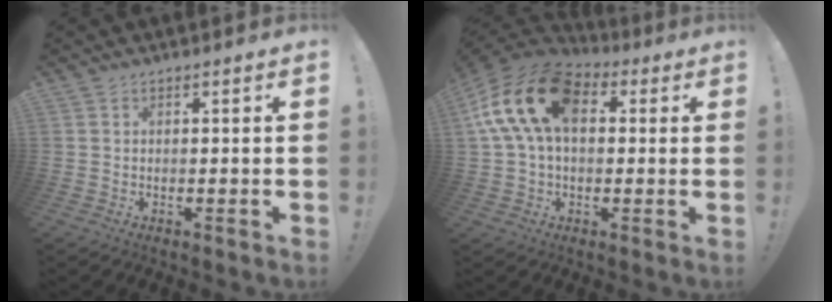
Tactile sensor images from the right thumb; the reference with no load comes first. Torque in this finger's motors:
{"motor_torque": [2.53, 2.48, 0.50, -0.07, 0.49]}